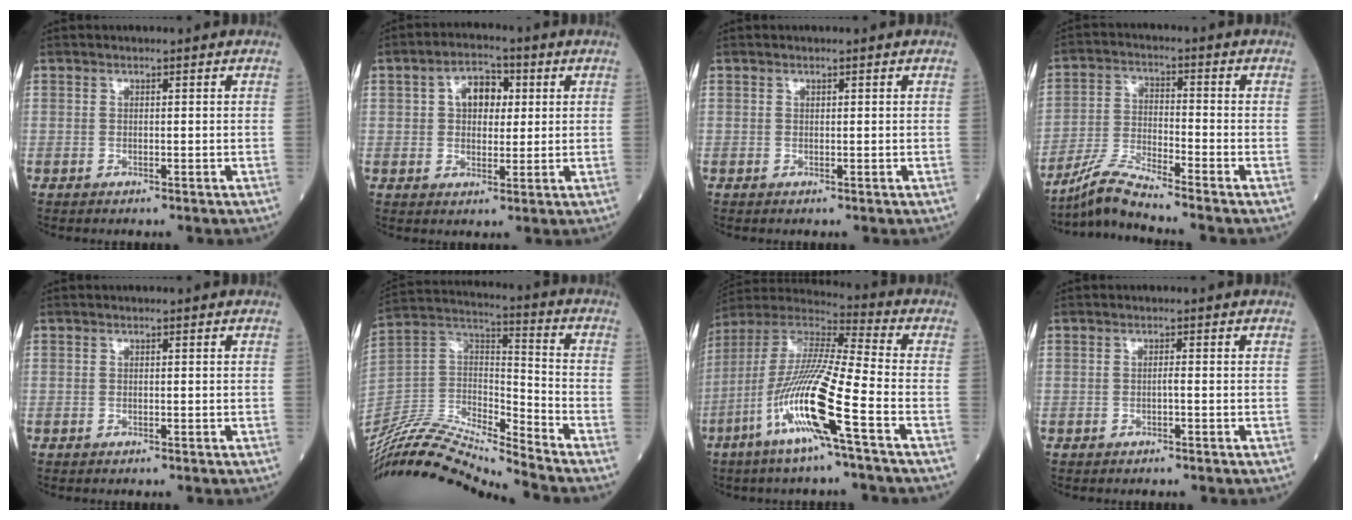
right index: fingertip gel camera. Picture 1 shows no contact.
{"total": 6.2, "force": [1.5, 3.9, 4.5], "torque": [-0.073, 0.019, 0.024]}
{"total": 0.0}
{"total": 6.7, "force": [-6.2, -1.3, 2.2], "torque": [-0.057, -0.023, -0.122]}
{"total": 0.0}
{"total": 18.1, "force": [-17.1, -0.3, 6.1], "torque": [-0.122, 0.029, -0.323]}
{"total": 16.4, "force": [-6.8, -0.2, 14.9], "torque": [-0.309, -0.017, -0.139]}
{"total": 0.5, "force": [-0.2, -0.1, 0.5], "torque": [-0.008, 0.001, -0.005]}